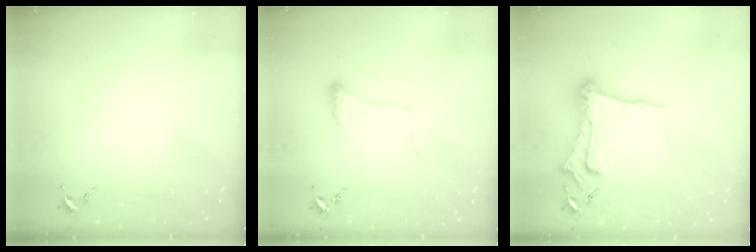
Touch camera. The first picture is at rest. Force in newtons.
{"total": 9.0, "press": 9.0, "slide": 0.3}
{"total": 19.7, "press": 19.6, "slide": 1.9}